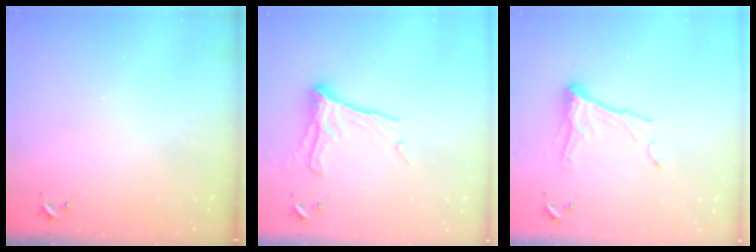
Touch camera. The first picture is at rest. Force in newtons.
{"total": 13.4, "press": 13.3, "slide": 0.9}
{"total": 13.2, "press": 13.2, "slide": 0.8}